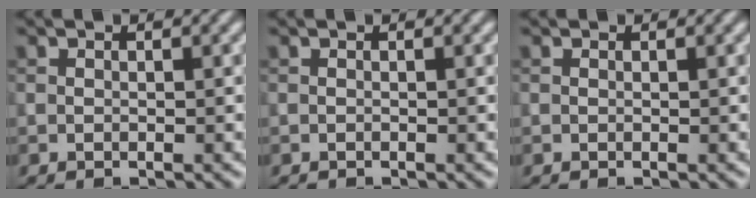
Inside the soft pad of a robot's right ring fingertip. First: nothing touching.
{"total": 0.0}
{"total": 0.0}